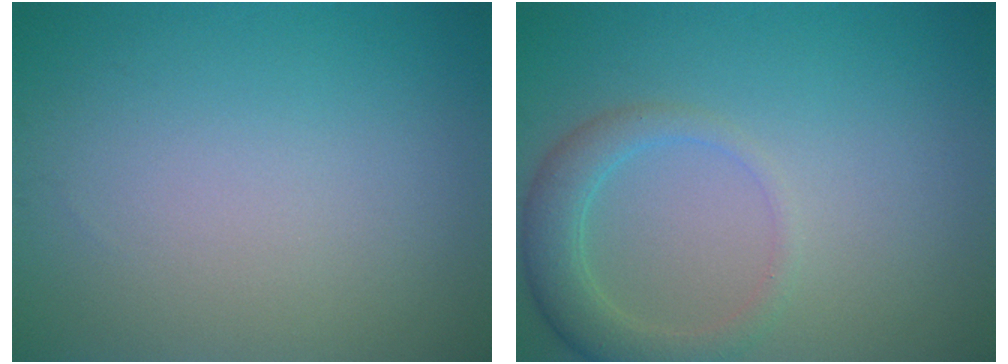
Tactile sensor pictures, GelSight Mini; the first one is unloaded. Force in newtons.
{"total": 3.3, "press": 3.3, "slide": 0.4}